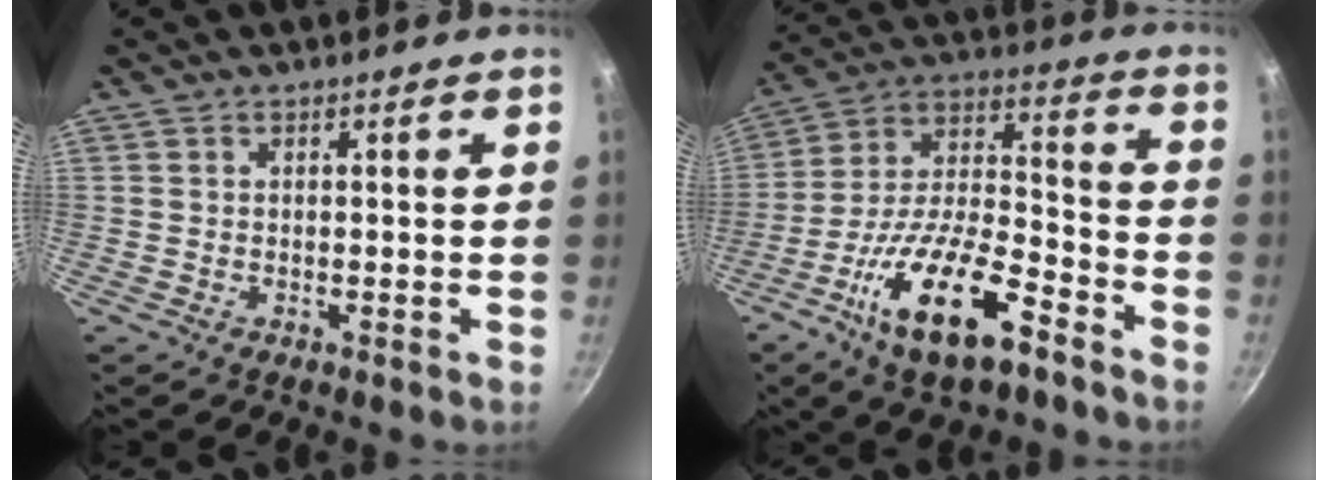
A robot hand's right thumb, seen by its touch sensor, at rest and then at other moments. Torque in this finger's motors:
{"motor_torque": [0.24, 0.45, 1.31, -1.49, 0.45]}